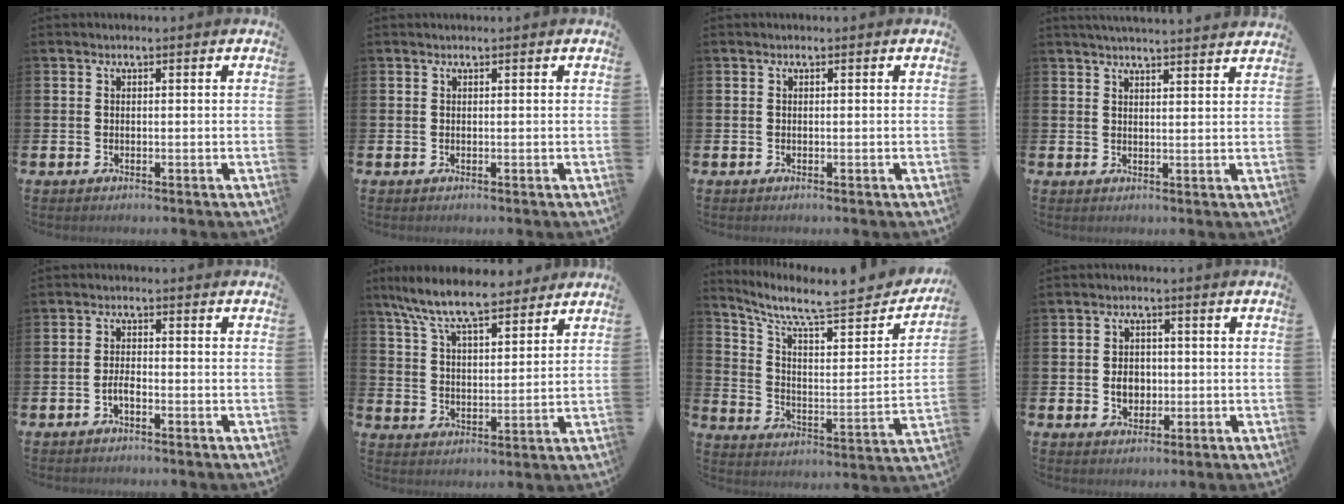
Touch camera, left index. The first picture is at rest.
{"total": 0.0}
{"total": 0.0}
{"total": 3.5, "force": [3.5, -0.5, 0.2], "torque": [-0.010, -0.018, 0.063]}
{"total": 1.7, "force": [-0.9, 0.6, 1.3], "torque": [-0.024, 0.001, -0.019]}
{"total": 9.8, "force": [8.7, 2.0, 3.8], "torque": [-0.111, -0.038, 0.160]}
{"total": 8.5, "force": [7.0, 2.2, 4.3], "torque": [-0.095, -0.061, 0.108]}
{"total": 3.4, "force": [-0.2, 2.7, 2.0], "torque": [-0.026, 0.002, -0.012]}